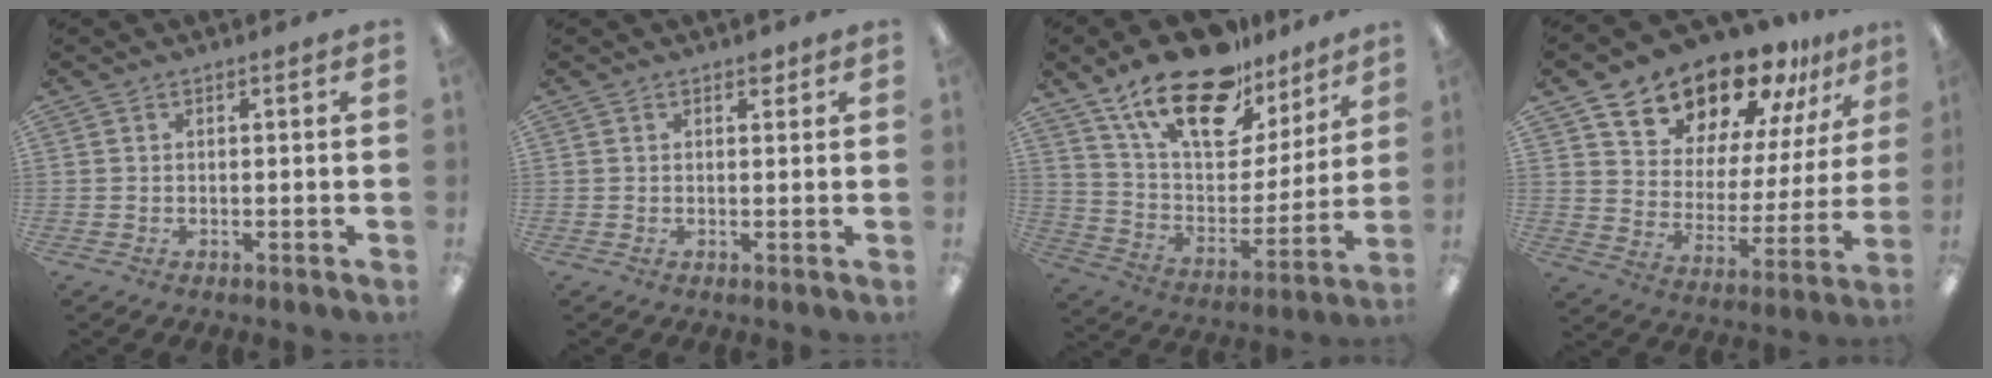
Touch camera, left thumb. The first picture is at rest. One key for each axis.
{"total": 1.6, "fx": 1.0, "fy": 1.0, "fz": 0.8, "tx": 0.000, "ty": -0.003, "tz": 0.014}
{"total": 22.0, "fx": 15.3, "fy": 10.2, "fz": 12.0, "tx": -0.208, "ty": -0.092, "tz": 0.271}
{"total": 17.3, "fx": 15.3, "fy": 6.9, "fz": 3.9, "tx": -0.076, "ty": -0.130, "tz": 0.276}